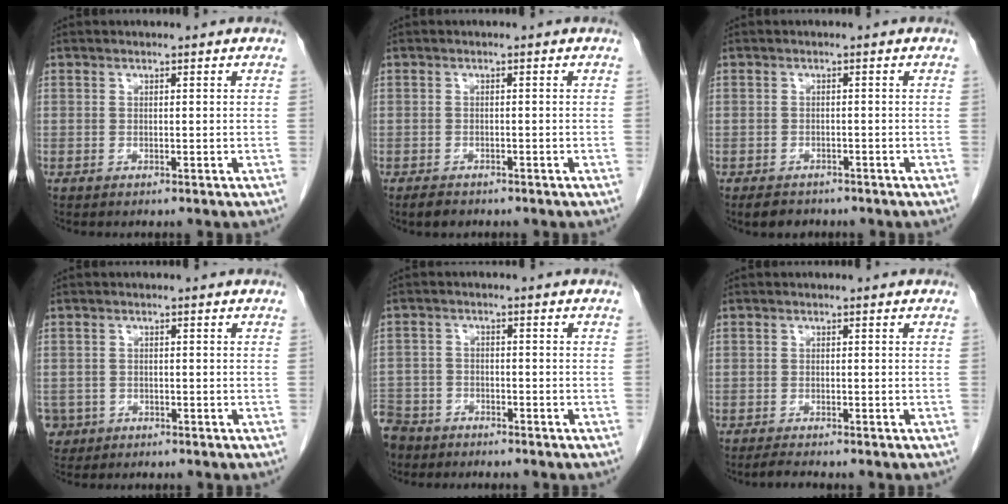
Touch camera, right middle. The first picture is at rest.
{"total": 1.9, "force": [-1.5, 0.9, 0.7], "torque": [-0.018, -0.002, -0.020]}
{"total": 3.1, "force": [-2.5, 1.7, 0.8], "torque": [-0.017, -0.001, -0.034]}
{"total": 3.4, "force": [-1.8, 2.9, 0.1], "torque": [-0.004, 0.007, -0.030]}
{"total": 9.9, "force": [-7.6, 6.1, 2.3], "torque": [-0.083, -0.006, -0.134]}
{"total": 1.5, "force": [-1.4, -0.1, 0.5], "torque": [-0.020, -0.007, -0.026]}